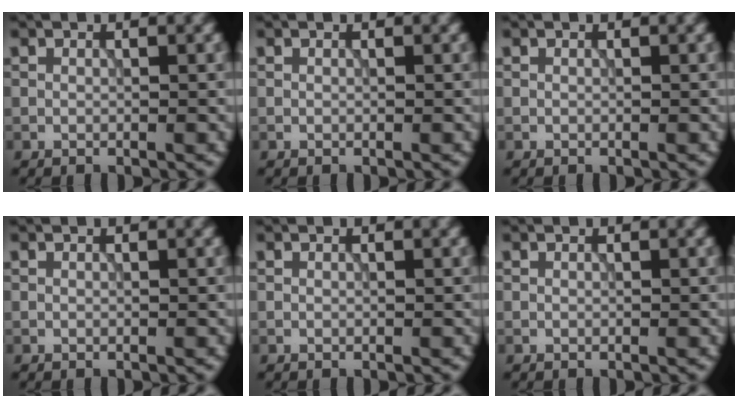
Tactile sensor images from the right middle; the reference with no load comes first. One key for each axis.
{"total": 0.0}
{"total": 0.0}
{"total": 0.0}
{"total": 0.0}
{"total": 0.0}